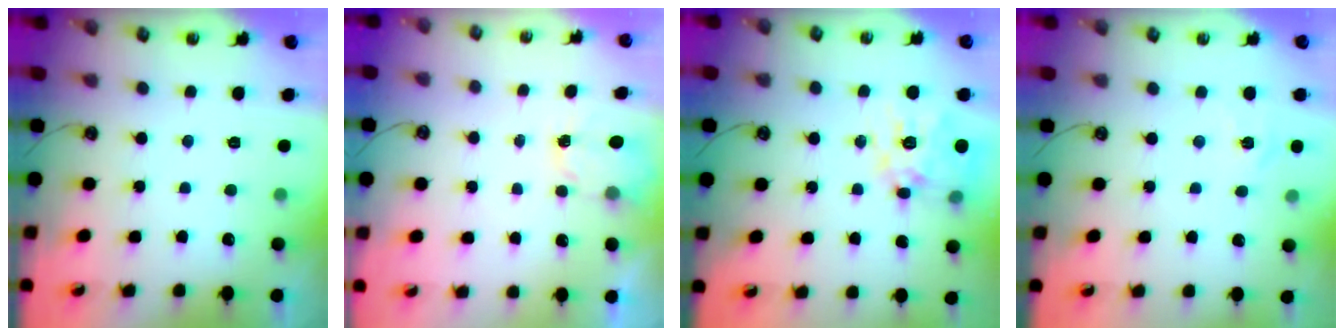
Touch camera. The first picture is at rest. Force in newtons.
{"total": 2.3, "press": 2.3, "slide": 0.4}
{"total": 15.8, "press": 15.7, "slide": 1.6}
{"total": 5.0, "press": 5.0, "slide": 0.5}